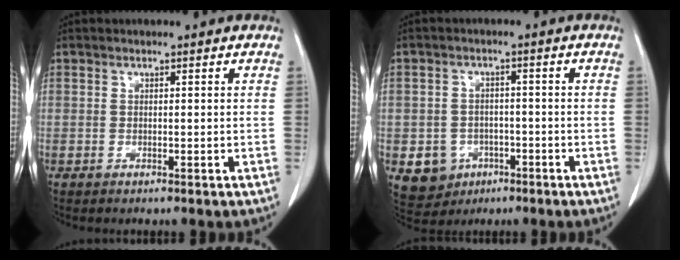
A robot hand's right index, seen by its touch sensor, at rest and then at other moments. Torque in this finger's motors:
{"motor_torque": [-0.08, -0.05, -0.62, -0.21]}